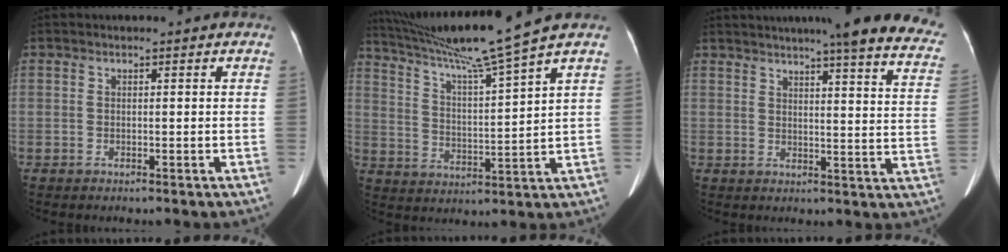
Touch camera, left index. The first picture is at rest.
{"total": 13.4, "force": [11.1, -3.4, 6.8], "torque": [-0.120, -0.018, 0.195]}
{"total": 23.7, "force": [20.1, 1.3, 12.4], "torque": [-0.159, -0.045, 0.223]}